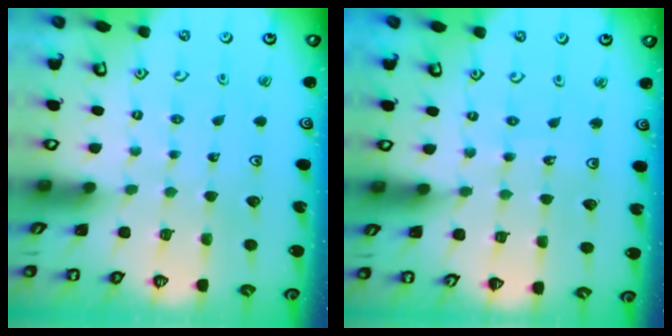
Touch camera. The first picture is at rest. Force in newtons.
{"total": 4.3, "press": 4.3, "slide": 0.5}